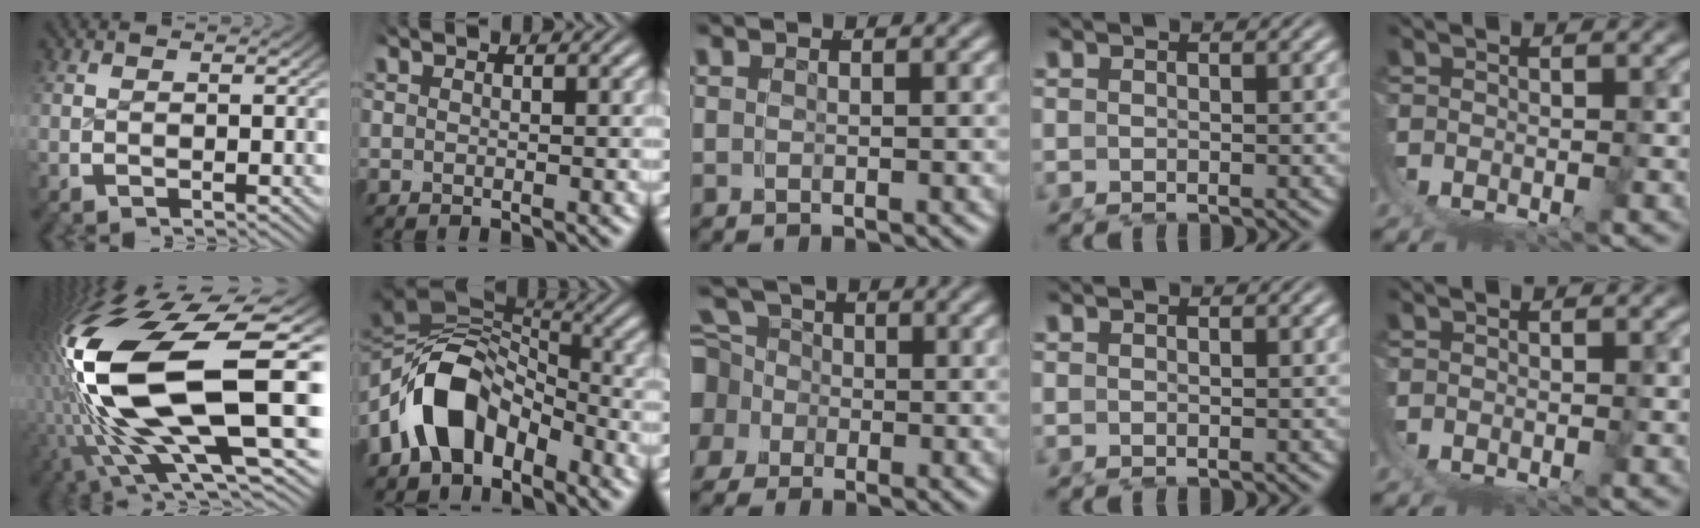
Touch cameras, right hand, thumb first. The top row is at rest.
{"thumb": {"total": 21.7, "force": [-1.1, 11.4, 18.4], "torque": [-0.386, -0.049, 0.016]}, "index": {"total": 10.3, "force": [-0.8, 7.3, 7.2], "torque": [-0.161, -0.005, -0.018]}, "middle": {"total": 6.0, "force": [-0.8, 5.5, 2.3], "torque": [-0.040, -0.015, -0.013]}}